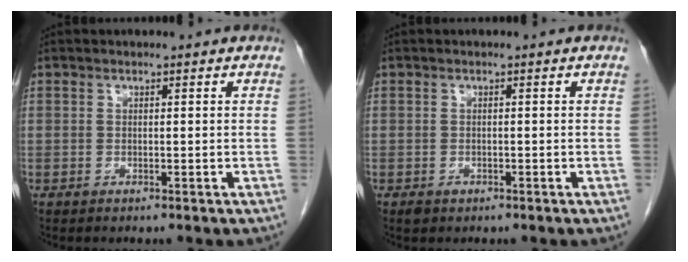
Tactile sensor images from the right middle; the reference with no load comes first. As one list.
[{"total": 1.1, "force": [-0.6, 0.7, 0.5], "torque": [-0.009, 0.001, -0.005]}]